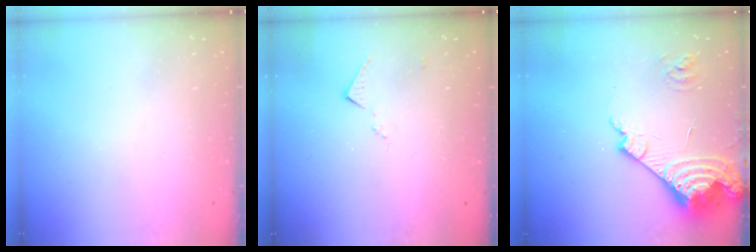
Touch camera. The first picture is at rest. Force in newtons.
{"total": 6.8, "press": 6.8, "slide": 0.8}
{"total": 17.0, "press": 16.9, "slide": 2.0}